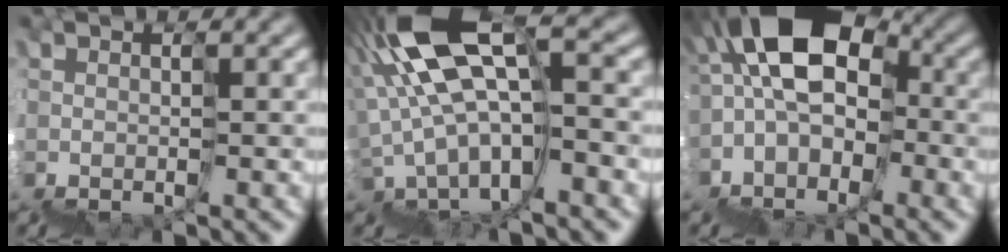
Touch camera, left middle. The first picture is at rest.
{"total": 8.7, "force": [3.0, 3.7, 7.3], "torque": [-0.147, 0.034, 0.059]}
{"total": 7.4, "force": [0.0, 5.5, 5.0], "torque": [-0.082, 0.025, -0.005]}